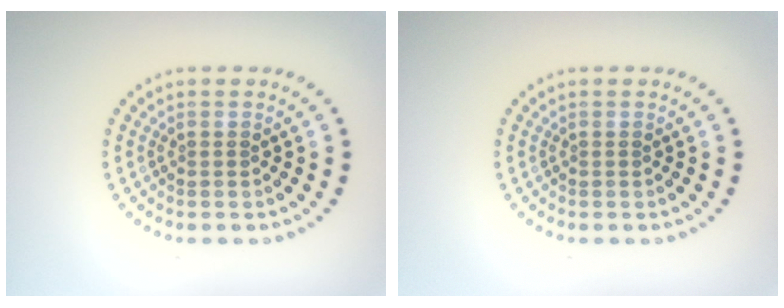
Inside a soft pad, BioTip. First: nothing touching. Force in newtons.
{"total": 0.0}